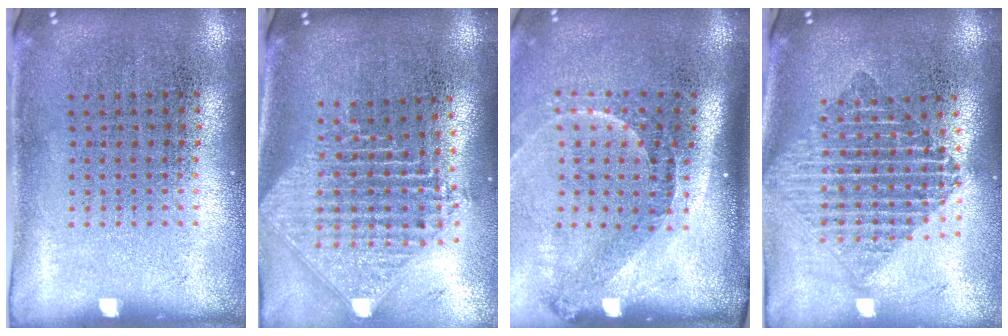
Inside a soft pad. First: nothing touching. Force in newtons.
{"total": 2.3, "press": 1.8, "slide": 1.5}
{"total": 2.2, "press": 1.5, "slide": 1.5}
{"total": 1.9, "press": 1.6, "slide": 1.0}